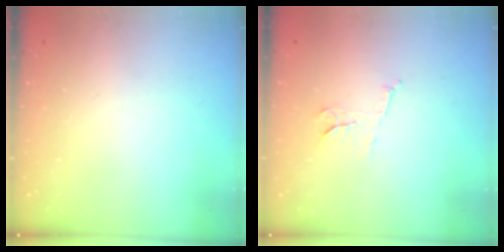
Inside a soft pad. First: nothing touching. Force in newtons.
{"total": 6.0, "press": 6.0, "slide": 0.5}